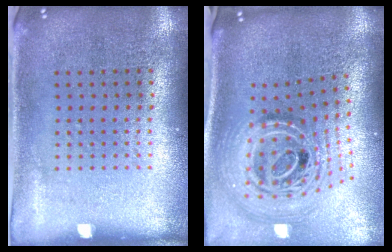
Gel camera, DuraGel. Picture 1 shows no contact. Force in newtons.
{"total": 3.0, "press": 2.0, "slide": 2.2}